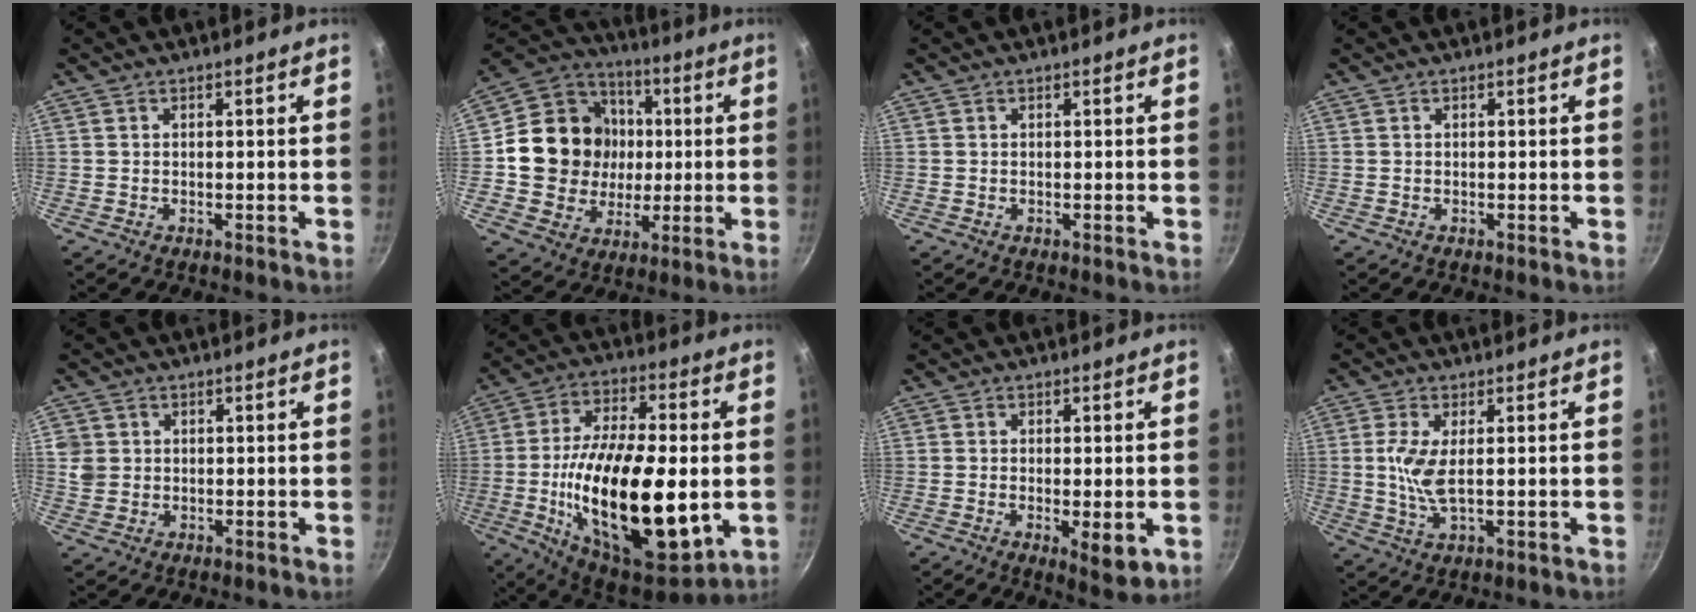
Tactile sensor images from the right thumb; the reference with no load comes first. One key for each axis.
{"total": 18.6, "fx": 1.0, "fy": 16.9, "fz": 7.9, "tx": -0.110, "ty": 0.021, "tz": 0.018}
{"total": 0.0}
{"total": 0.0}
{"total": 3.8, "fx": 0.6, "fy": 3.5, "fz": 1.4, "tx": -0.019, "ty": 0.001, "tz": 0.013}
{"total": 28.6, "fx": -3.4, "fy": 12.5, "fz": 25.5, "tx": -0.435, "ty": 0.004, "tz": -0.050}
{"total": 6.1, "fx": -1.4, "fy": 2.1, "fz": 5.6, "tx": -0.083, "ty": -0.013, "tz": -0.014}
{"total": 6.4, "fx": 0.5, "fy": 2.3, "fz": 6.0, "tx": -0.132, "ty": -0.005, "tz": 0.010}